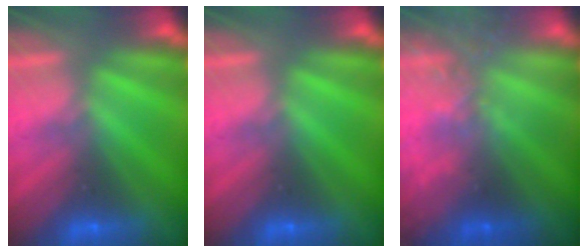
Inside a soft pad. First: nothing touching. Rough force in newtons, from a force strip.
{"total": 0.0}
{"total": 2.3}